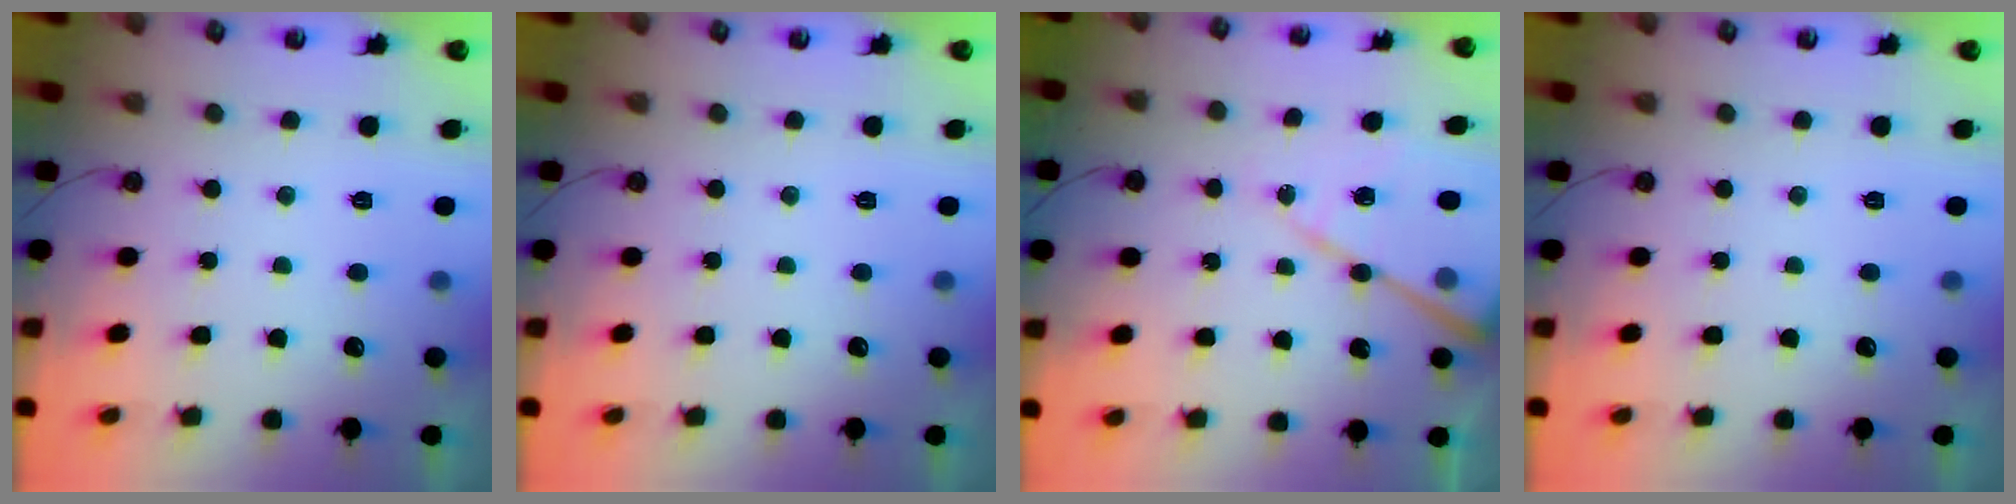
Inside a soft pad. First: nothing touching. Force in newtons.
{"total": 0.0}
{"total": 16.5, "press": 16.4, "slide": 1.6}
{"total": 0.0}